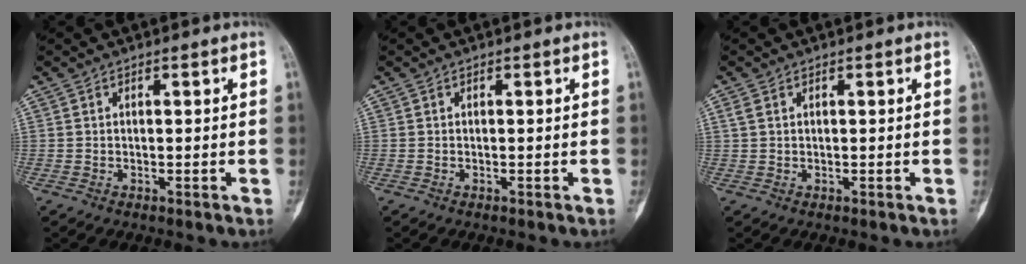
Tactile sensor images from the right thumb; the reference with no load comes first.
{"total": 0.0}
{"total": 1.4, "force": [0.6, 0.9, 0.9], "torque": [-0.022, 0.008, 0.016]}